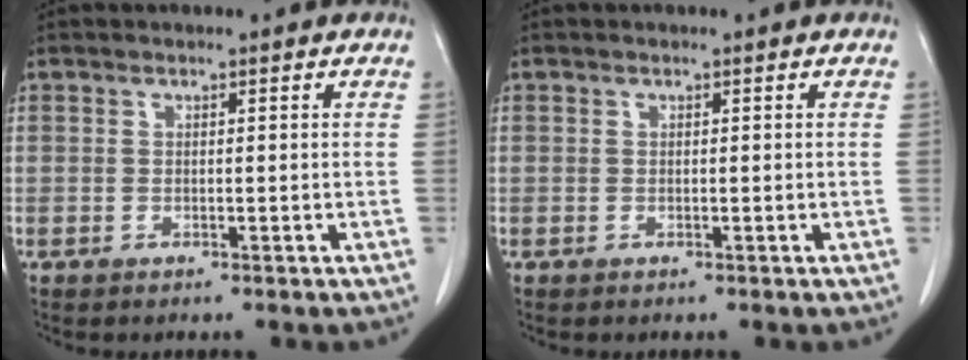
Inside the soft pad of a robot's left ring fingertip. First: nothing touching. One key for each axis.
{"total": 0.0}